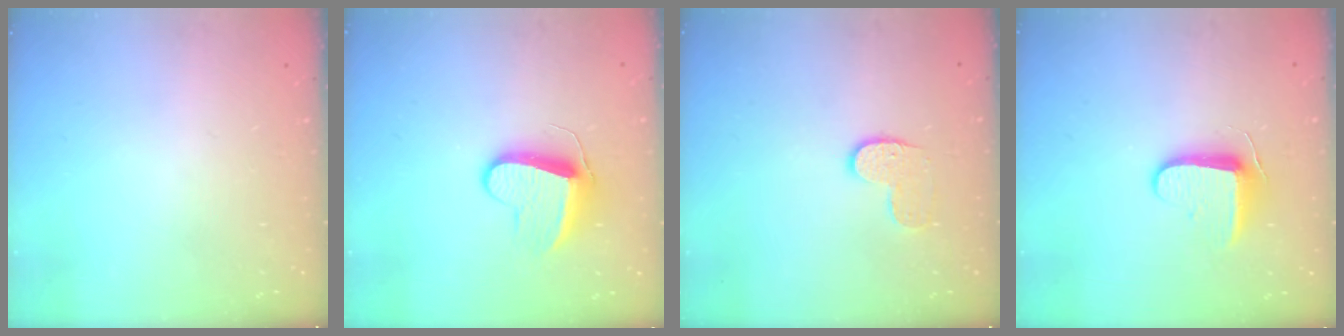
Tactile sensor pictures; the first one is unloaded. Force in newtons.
{"total": 10.7, "press": 10.7, "slide": 0.7}
{"total": 6.8, "press": 6.8, "slide": 0.2}
{"total": 9.3, "press": 9.2, "slide": 1.5}